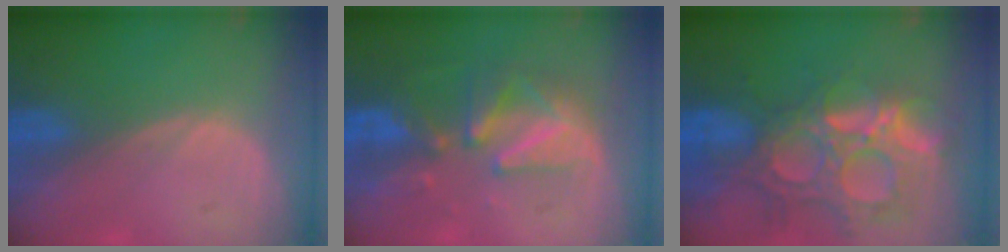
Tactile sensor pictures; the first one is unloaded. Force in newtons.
{"total": 8.7, "press": 8.2, "slide": 3.0}
{"total": 14.3, "press": 11.9, "slide": 7.8}